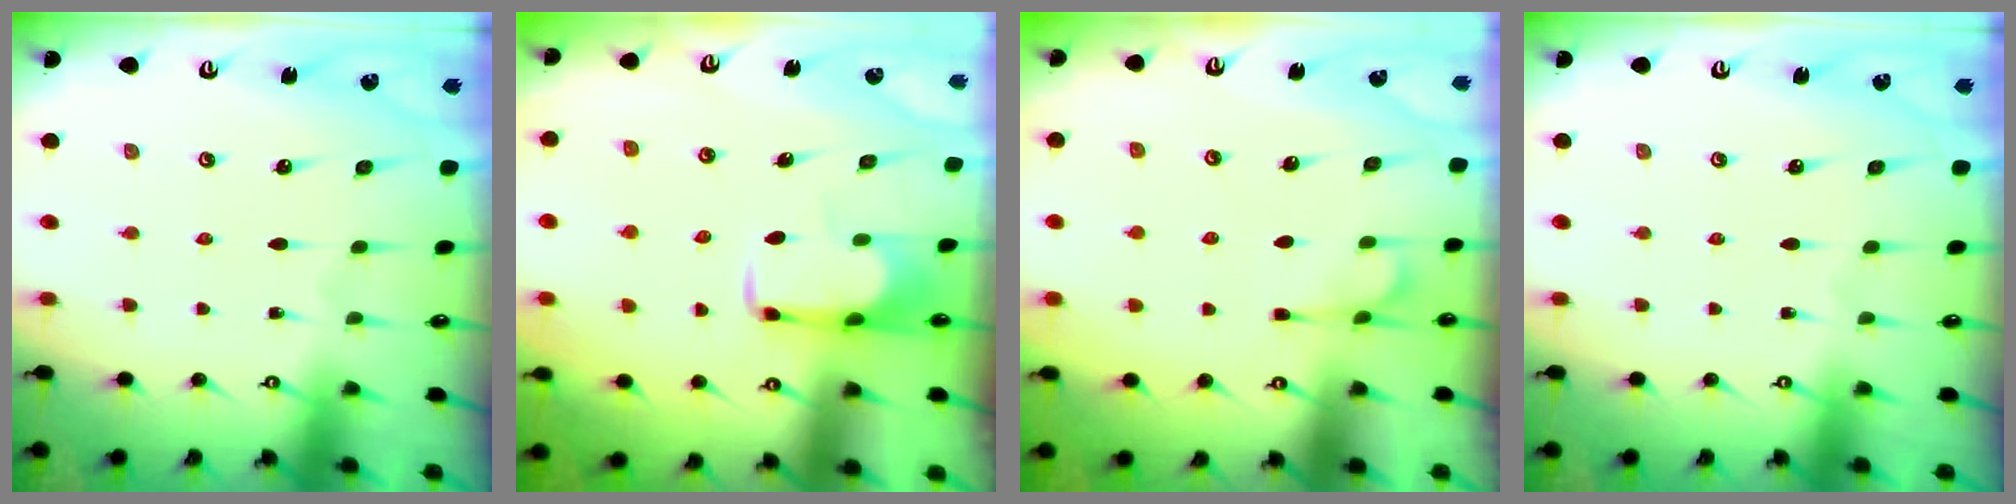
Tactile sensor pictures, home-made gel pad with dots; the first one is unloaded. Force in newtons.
{"total": 2.0, "press": 2.0, "slide": 0.4}
{"total": 1.3, "press": 0.2, "slide": 1.3}
{"total": 0.0}